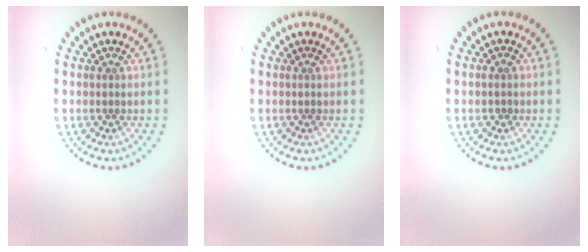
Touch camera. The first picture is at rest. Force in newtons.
{"total": 0.0}
{"total": 0.8, "press": 0.7, "slide": 0.2}